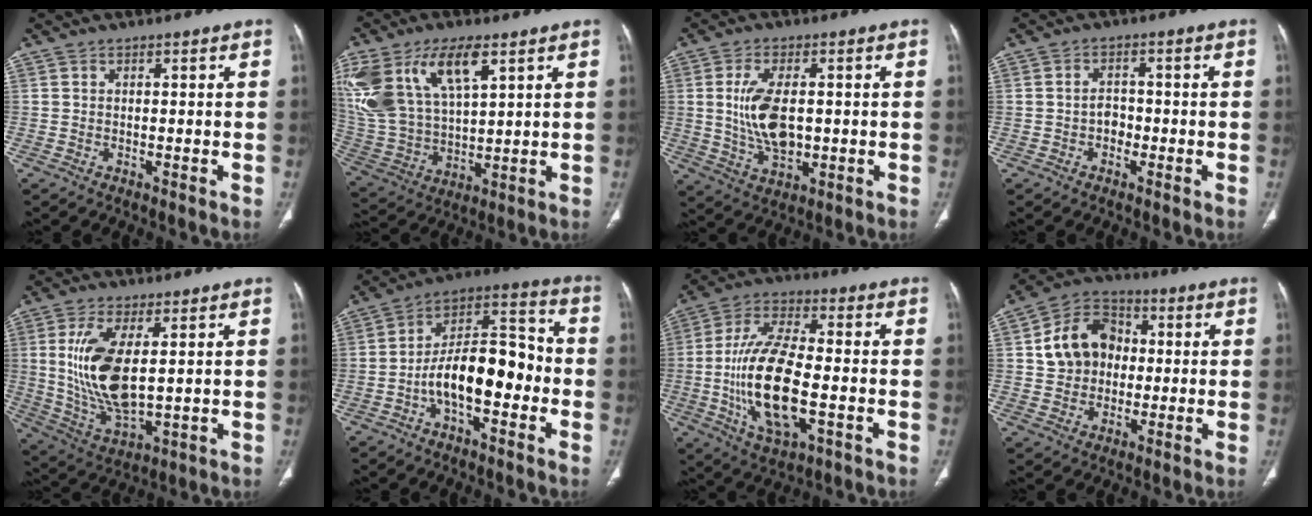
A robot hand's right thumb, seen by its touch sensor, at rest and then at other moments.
{"total": 20.9, "force": [9.9, 10.3, 15.3], "torque": [-0.326, -0.017, 0.200]}
{"total": 10.0, "force": [0.6, 5.3, 8.4], "torque": [-0.164, -0.009, 0.023]}
{"total": 2.7, "force": [-0.8, 2.1, 1.5], "torque": [-0.013, 0.012, -0.018]}
{"total": 14.0, "force": [2.2, 6.0, 12.5], "torque": [-0.259, -0.024, 0.059]}
{"total": 15.1, "force": [-3.9, 7.4, 12.6], "torque": [-0.188, 0.051, -0.071]}
{"total": 18.0, "force": [-3.4, 7.3, 16.0], "torque": [-0.317, 0.012, -0.060]}
{"total": 12.2, "force": [1.1, 10.0, 6.9], "torque": [-0.090, 0.021, 0.011]}